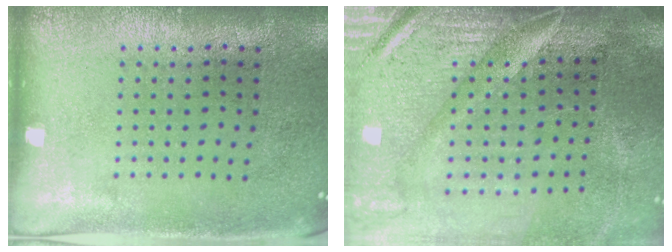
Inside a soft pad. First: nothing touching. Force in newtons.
{"total": 4.5, "press": 3.9, "slide": 2.3}